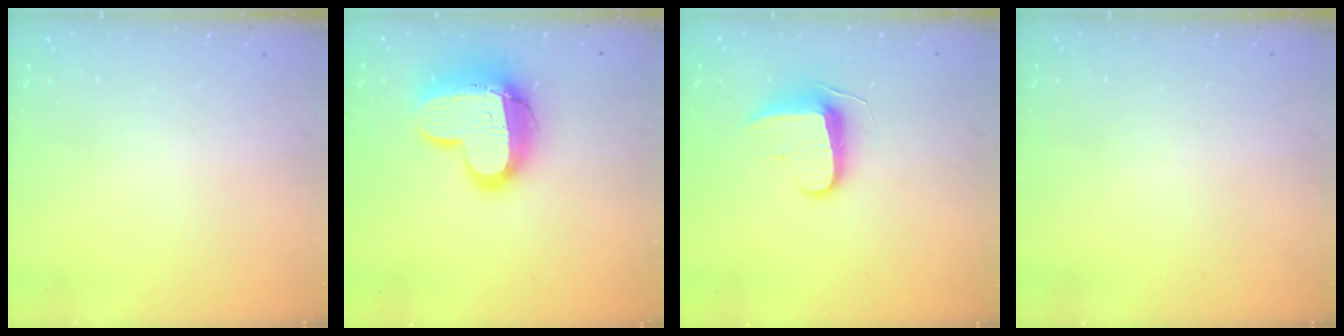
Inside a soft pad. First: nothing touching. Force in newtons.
{"total": 16.2, "press": 16.2, "slide": 1.4}
{"total": 8.7, "press": 8.7, "slide": 0.9}
{"total": 0.0}